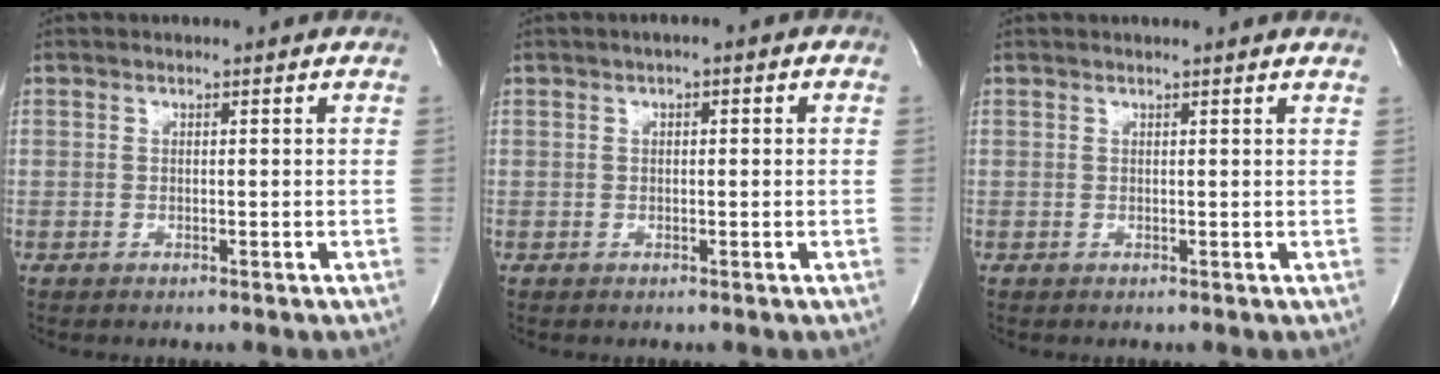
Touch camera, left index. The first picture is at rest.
{"total": 2.0, "force": [0.7, 0.8, 1.7], "torque": [-0.026, 0.011, 0.006]}
{"total": 1.8, "force": [1.7, -0.5, 0.6], "torque": [-0.021, -0.001, 0.022]}